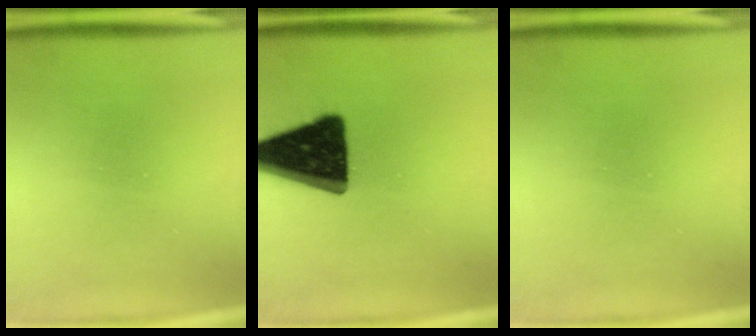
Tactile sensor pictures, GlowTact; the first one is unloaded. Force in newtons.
{"total": 18.4}
{"total": 0.0}